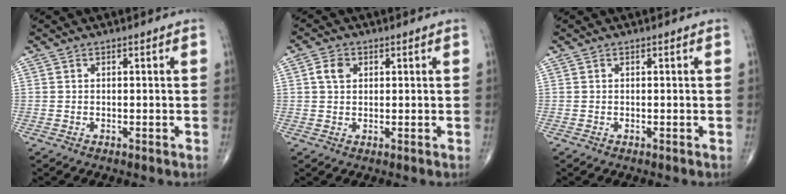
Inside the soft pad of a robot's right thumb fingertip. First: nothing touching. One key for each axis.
{"total": 3.3, "fx": 1.0, "fy": 2.4, "fz": 2.0, "tx": -0.034, "ty": 0.003, "tz": 0.016}
{"total": 0.0}